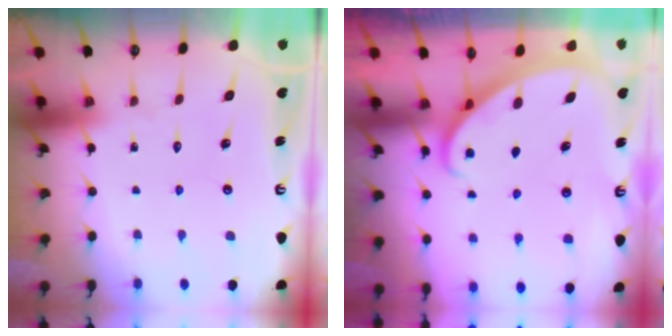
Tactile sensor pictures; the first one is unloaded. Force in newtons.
{"total": 1.9, "press": 1.9, "slide": 0.2}